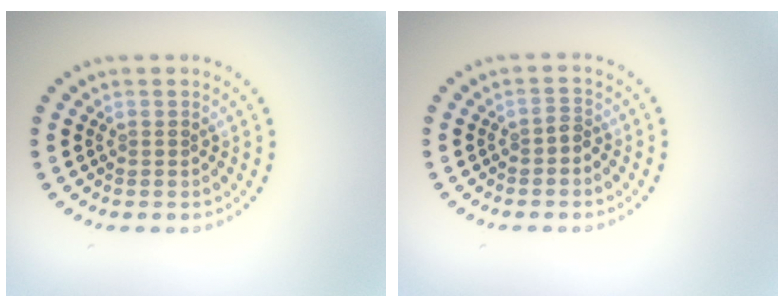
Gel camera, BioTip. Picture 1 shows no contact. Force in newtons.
{"total": 1.0, "press": 0.8, "slide": 0.6}